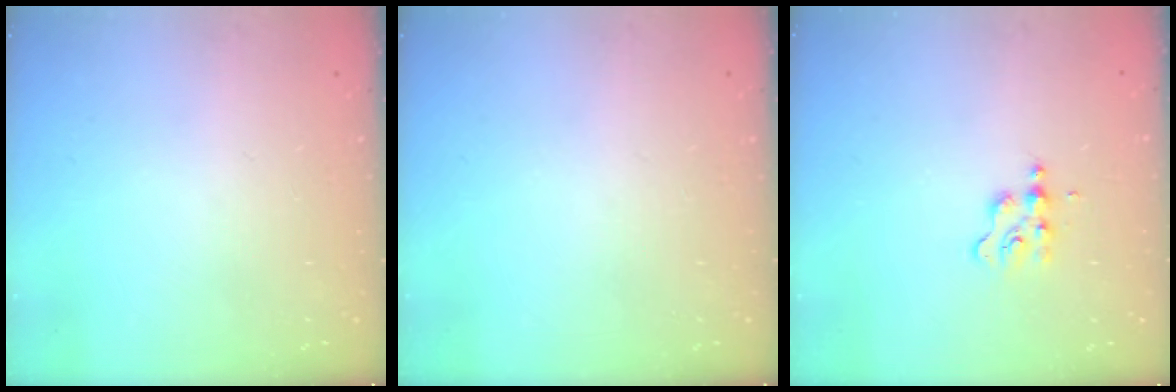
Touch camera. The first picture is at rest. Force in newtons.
{"total": 0.0}
{"total": 2.4, "press": 2.4, "slide": 0.3}